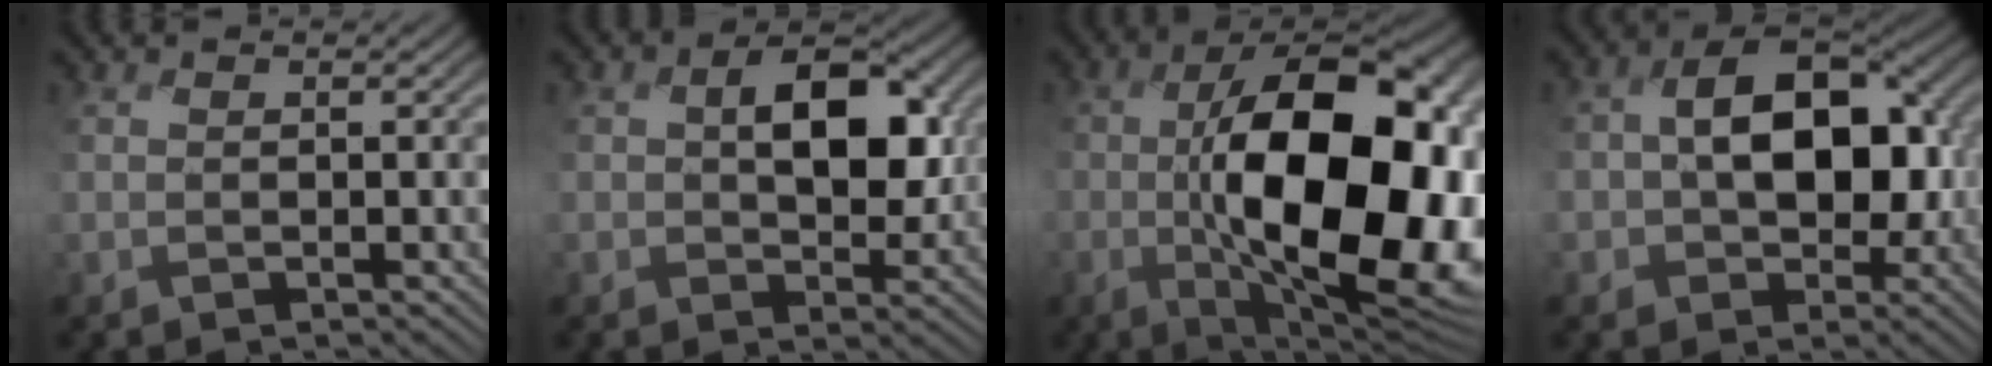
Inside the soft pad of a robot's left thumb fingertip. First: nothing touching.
{"total": 8.2, "force": [1.2, 5.1, 6.3], "torque": [-0.108, -0.004, 0.019]}
{"total": 17.8, "force": [-1.4, 8.8, 15.4], "torque": [-0.245, -0.010, -0.018]}
{"total": 12.2, "force": [-0.2, 8.0, 9.2], "torque": [-0.138, 0.005, -0.007]}